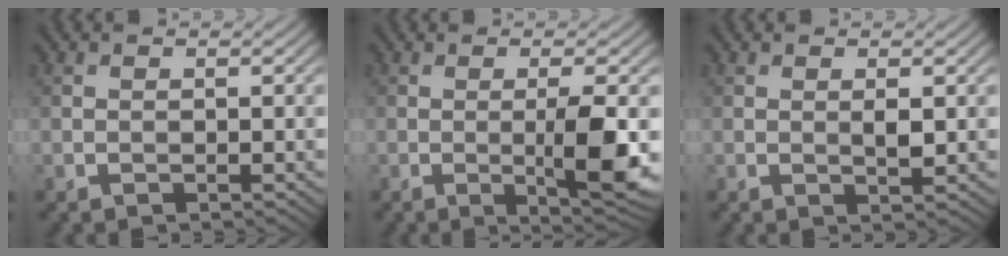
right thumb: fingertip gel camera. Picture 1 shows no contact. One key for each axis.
{"total": 5.9, "fx": -0.6, "fy": 0.8, "fz": 5.9, "tx": -0.103, "ty": -0.001, "tz": -0.007}
{"total": 1.4, "fx": 0.3, "fy": 0.4, "fz": 1.3, "tx": -0.026, "ty": -0.004, "tz": 0.005}